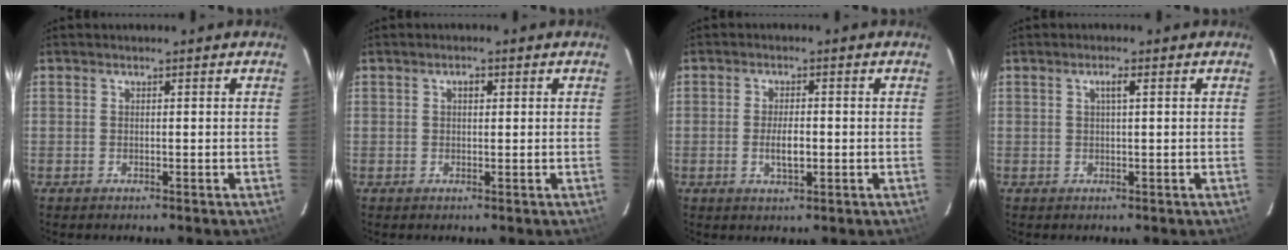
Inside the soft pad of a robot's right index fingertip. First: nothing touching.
{"total": 1.4, "force": [0.4, 0.9, 1.0], "torque": [-0.015, 0.008, 0.006]}
{"total": 3.9, "force": [-0.8, 1.4, 3.6], "torque": [-0.069, -0.003, -0.011]}
{"total": 1.5, "force": [0.5, 0.0, 1.5], "torque": [-0.027, 0.005, 0.009]}